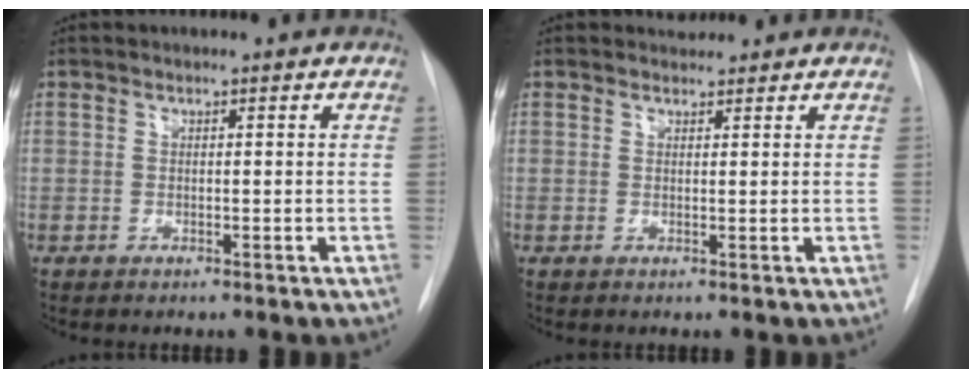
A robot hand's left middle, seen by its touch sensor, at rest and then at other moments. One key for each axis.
{"total": 1.3, "fx": 1.2, "fy": 0.5, "fz": -0.1, "tx": -0.002, "ty": 0.005, "tz": 0.018}